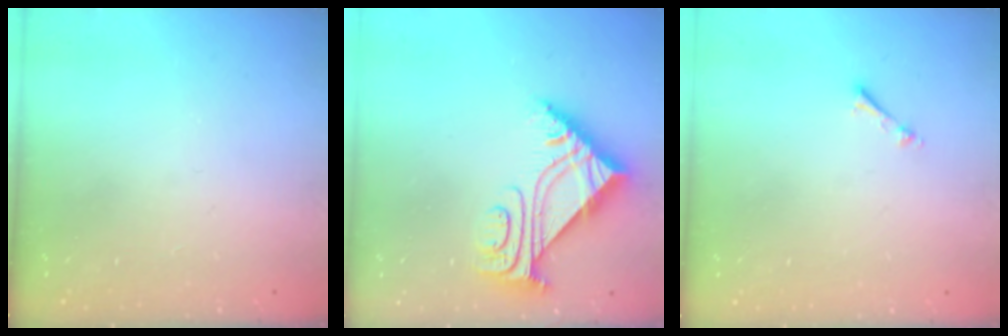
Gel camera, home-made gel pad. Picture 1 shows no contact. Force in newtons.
{"total": 8.3, "press": 8.3, "slide": 0.7}
{"total": 0.6, "press": 0.6, "slide": 0.2}